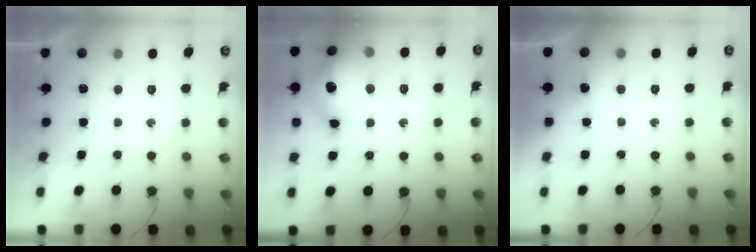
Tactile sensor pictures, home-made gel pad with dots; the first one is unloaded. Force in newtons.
{"total": 16.0, "press": 15.9, "slide": 1.9}
{"total": 3.0, "press": 2.8, "slide": 1.0}